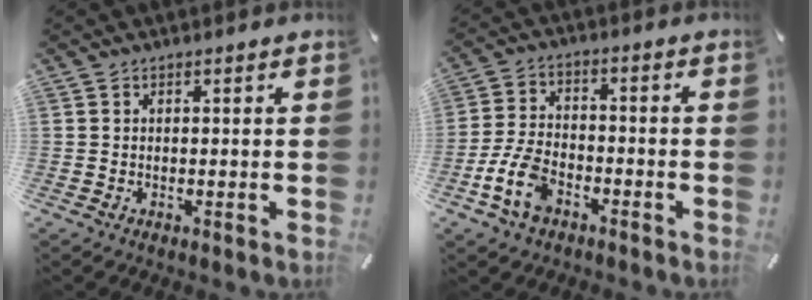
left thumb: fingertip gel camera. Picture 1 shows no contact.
{"total": 10.2, "force": [-5.2, 6.3, 6.1], "torque": [-0.144, 0.017, -0.099]}